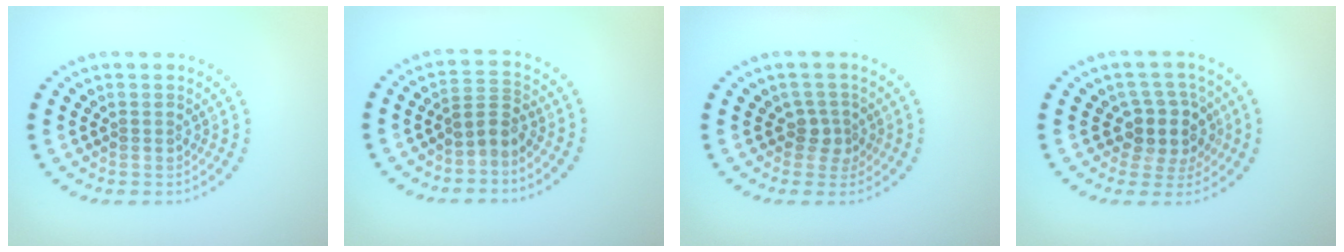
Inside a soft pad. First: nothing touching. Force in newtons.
{"total": 2.2, "press": 1.6, "slide": 1.6}
{"total": 1.8, "press": 1.3, "slide": 1.3}
{"total": 3.7, "press": 3.0, "slide": 2.1}